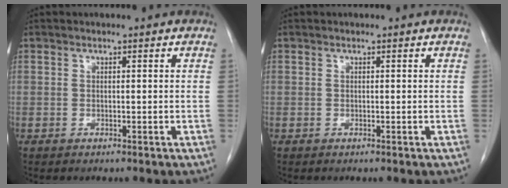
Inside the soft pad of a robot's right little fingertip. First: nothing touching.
{"total": 0.0}